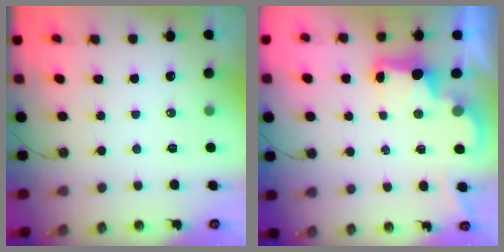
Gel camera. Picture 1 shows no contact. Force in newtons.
{"total": 3.0, "press": 2.9, "slide": 0.6}